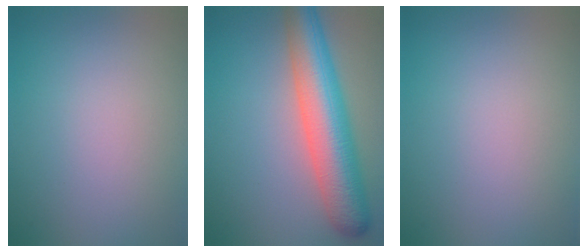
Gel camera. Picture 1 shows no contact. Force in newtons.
{"total": 8.8, "press": 8.8, "slide": 0.5}
{"total": 0.0}